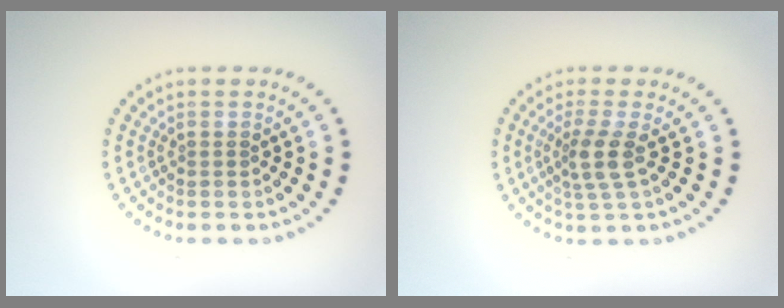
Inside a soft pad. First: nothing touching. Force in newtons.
{"total": 2.7, "press": 2.1, "slide": 1.7}